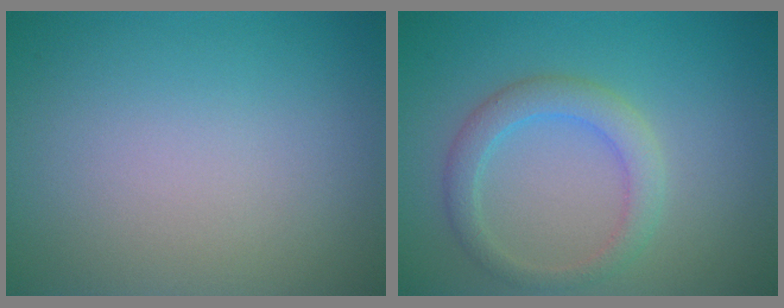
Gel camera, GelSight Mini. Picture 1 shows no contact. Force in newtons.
{"total": 2.9, "press": 2.9, "slide": 0.3}